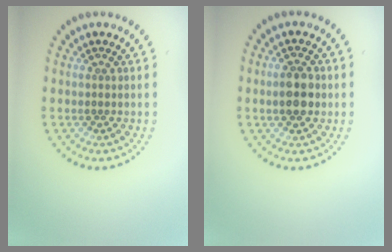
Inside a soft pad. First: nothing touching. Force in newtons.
{"total": 3.0, "press": 3.0, "slide": 0.3}